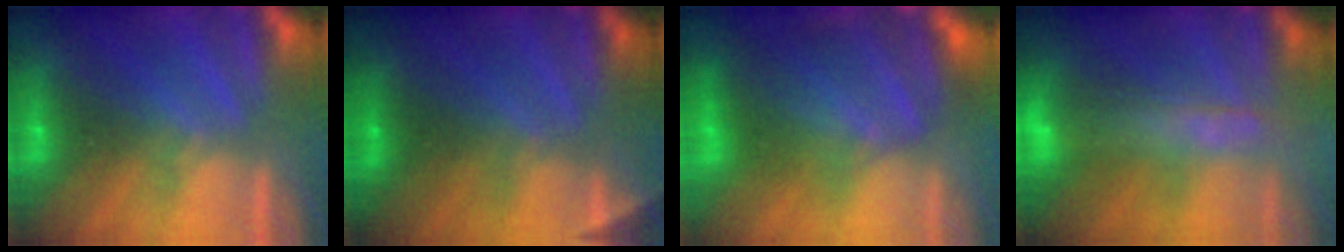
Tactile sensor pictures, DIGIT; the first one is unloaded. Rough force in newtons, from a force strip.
{"total": 2.8}
{"total": 7.7}
{"total": 6.3}